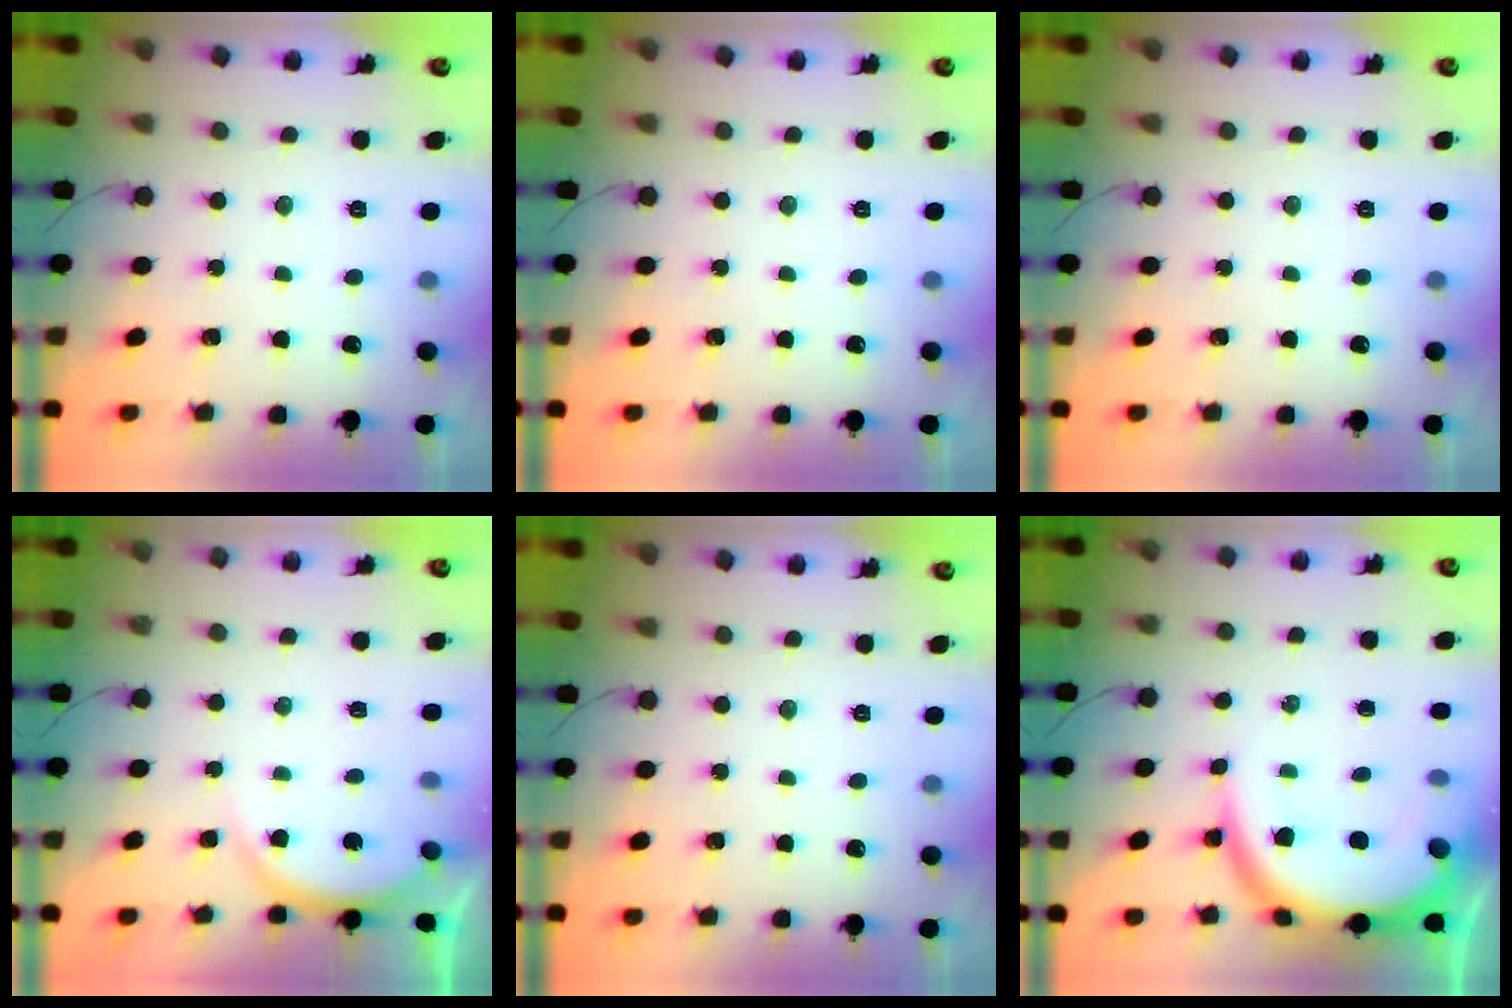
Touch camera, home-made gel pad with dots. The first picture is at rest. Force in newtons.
{"total": 0.0}
{"total": 0.0}
{"total": 4.4, "press": 4.4, "slide": 0.5}
{"total": 0.0}
{"total": 11.4, "press": 11.4, "slide": 1.0}